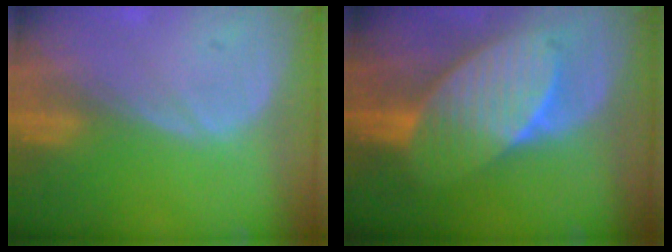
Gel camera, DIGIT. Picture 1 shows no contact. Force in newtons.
{"total": 8.8, "press": 8.8, "slide": 0.3}